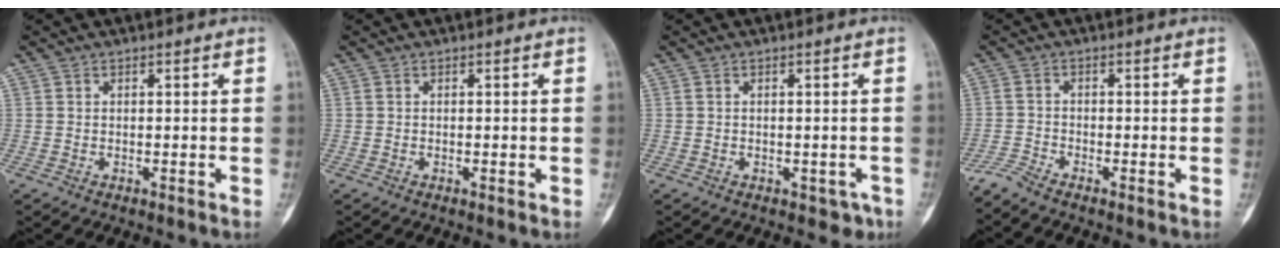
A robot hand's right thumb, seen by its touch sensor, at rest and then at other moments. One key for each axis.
{"total": 0.6, "fx": -0.1, "fy": 0.2, "fz": 0.5, "tx": -0.007, "ty": -0.001, "tz": -0.002}
{"total": 2.4, "fx": -1.1, "fy": 1.8, "fz": 1.2, "tx": 0.000, "ty": 0.007, "tz": -0.009}
{"total": 2.4, "fx": -2.3, "fy": -0.4, "fz": 0.6, "tx": -0.027, "ty": -0.005, "tz": -0.058}